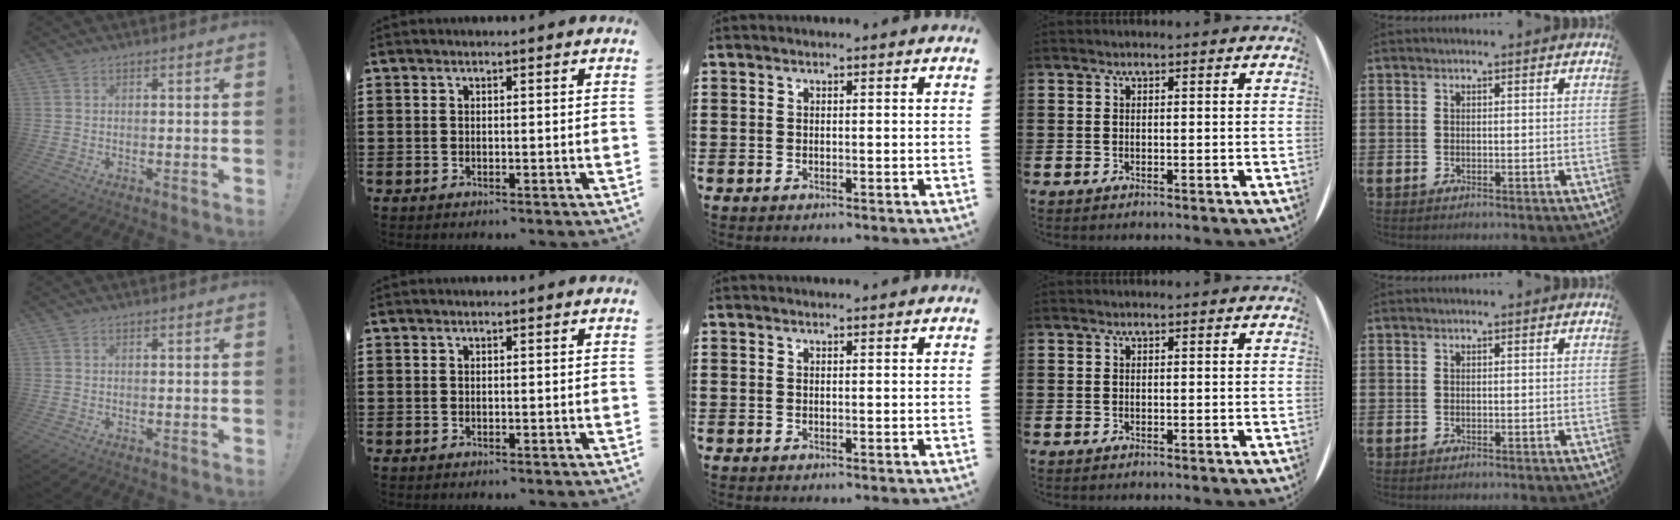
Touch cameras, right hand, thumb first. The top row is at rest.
{"middle": {"total": 0.5, "force": [0.4, -0.3, 0.1], "torque": [-0.004, -0.004, 0.009]}}